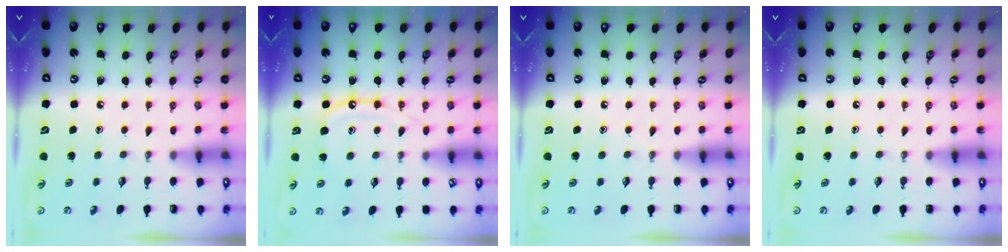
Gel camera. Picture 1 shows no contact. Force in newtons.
{"total": 10.0, "press": 10.0, "slide": 0.9}
{"total": 0.0}
{"total": 0.0}